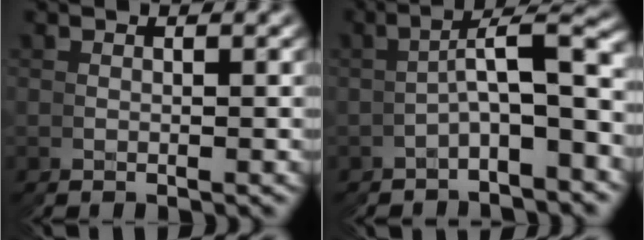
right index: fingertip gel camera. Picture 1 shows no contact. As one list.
[{"total": 5.0, "force": [-1.4, 2.1, 4.3], "torque": [-0.049, 0.000, -0.019]}]